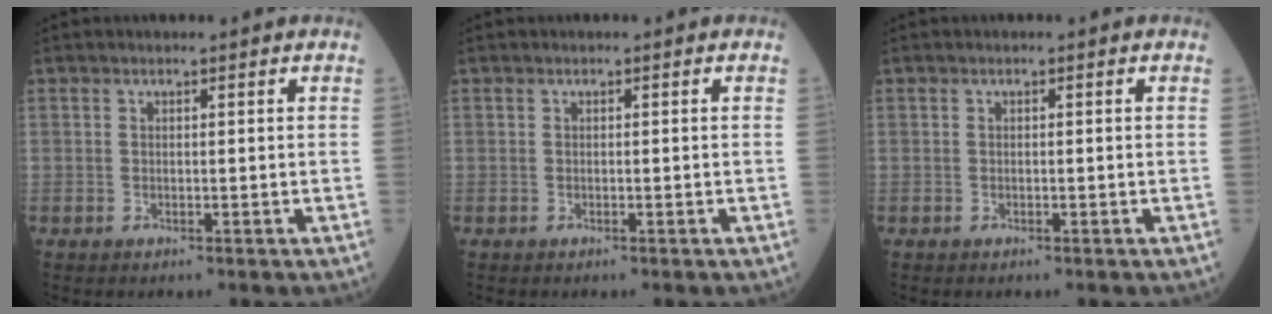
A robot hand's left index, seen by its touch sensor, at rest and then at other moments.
{"total": 0.0}
{"total": 0.0}